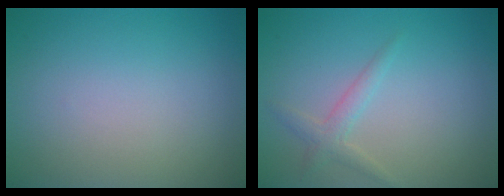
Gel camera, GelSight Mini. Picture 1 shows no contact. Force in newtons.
{"total": 1.6, "press": 1.6, "slide": 0.0}